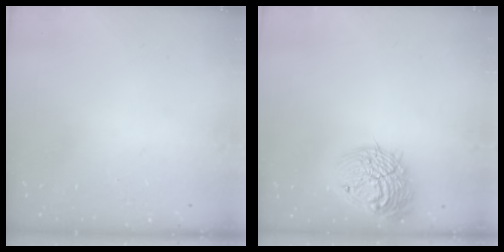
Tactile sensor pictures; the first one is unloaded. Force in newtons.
{"total": 18.7, "press": 18.7, "slide": 1.3}